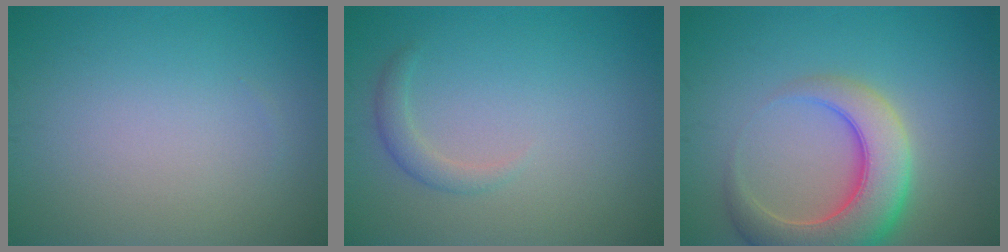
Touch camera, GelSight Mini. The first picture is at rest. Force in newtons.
{"total": 1.5, "press": 1.5, "slide": 0.1}
{"total": 7.7, "press": 7.7, "slide": 0.7}